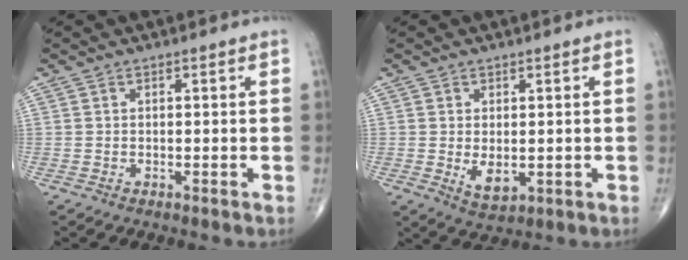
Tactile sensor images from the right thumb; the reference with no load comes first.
{"total": 4.4, "force": [-0.4, 2.5, 3.6], "torque": [-0.052, -0.011, 0.004]}